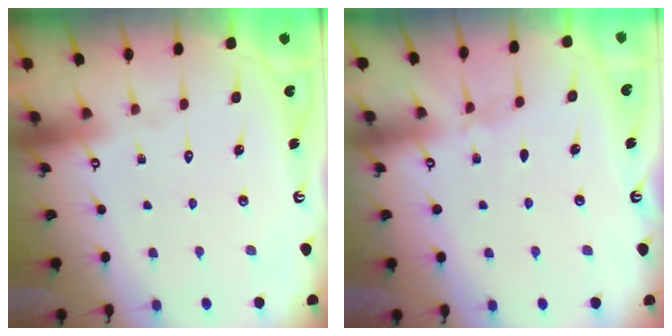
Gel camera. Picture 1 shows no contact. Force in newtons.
{"total": 3.0, "press": 2.9, "slide": 0.5}